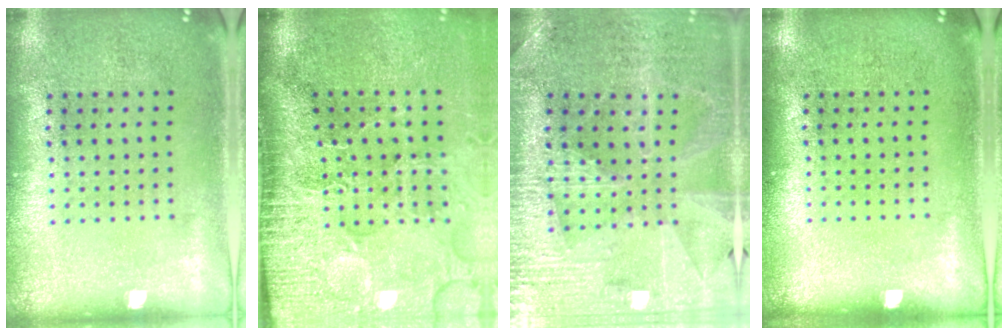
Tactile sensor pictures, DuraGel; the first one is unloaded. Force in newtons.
{"total": 5.0, "press": 4.0, "slide": 2.9}
{"total": 2.9, "press": 2.9, "slide": 0.6}
{"total": 0.0}